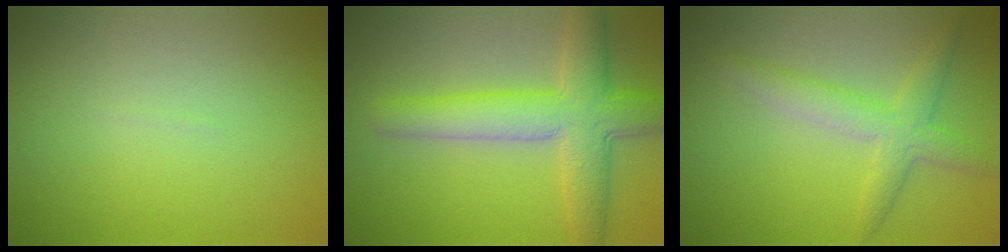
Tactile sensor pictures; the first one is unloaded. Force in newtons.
{"total": 6.6, "press": 6.6, "slide": 0.3}
{"total": 3.3, "press": 3.3, "slide": 0.1}